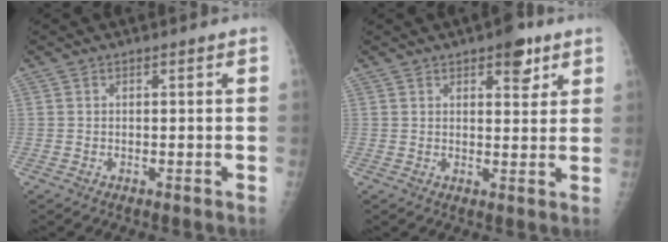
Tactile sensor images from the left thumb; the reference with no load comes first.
{"total": 5.7, "force": [3.4, 2.7, 3.7], "torque": [-0.026, -0.015, 0.040]}